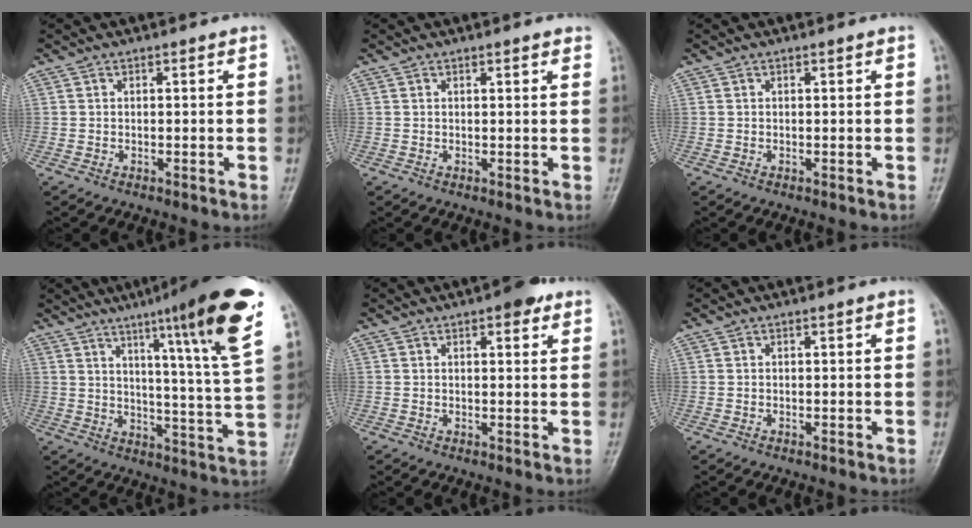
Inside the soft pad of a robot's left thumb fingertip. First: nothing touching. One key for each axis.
{"total": 1.6, "fx": 1.2, "fy": 0.4, "fz": 1.0, "tx": -0.009, "ty": -0.002, "tz": 0.013}
{"total": 0.0}
{"total": 20.4, "fx": 11.2, "fy": 0.9, "fz": 17.1, "tx": -0.227, "ty": -0.049, "tz": 0.152}
{"total": 4.4, "fx": 2.5, "fy": 1.7, "fz": 3.2, "tx": -0.030, "ty": -0.006, "tz": 0.029}
{"total": 0.0}